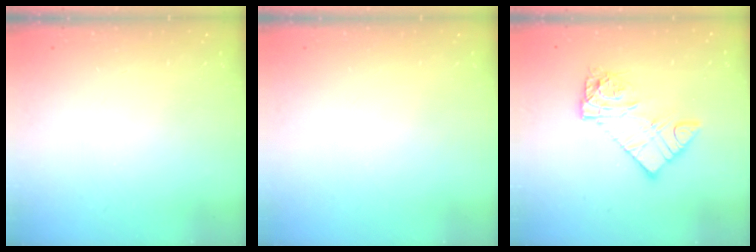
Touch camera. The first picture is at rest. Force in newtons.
{"total": 0.0}
{"total": 11.0, "press": 10.9, "slide": 1.0}